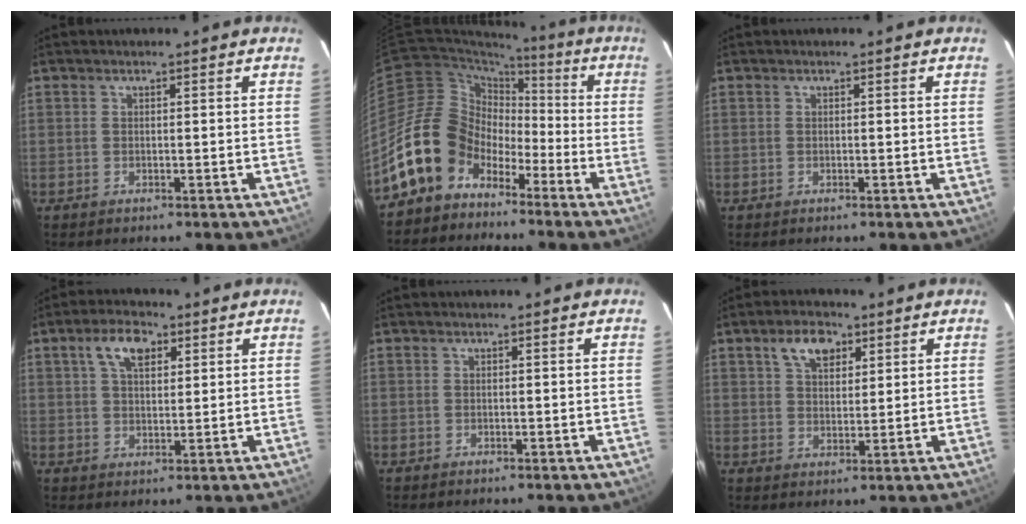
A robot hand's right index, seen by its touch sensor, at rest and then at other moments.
{"total": 14.2, "force": [-7.6, 10.8, 5.2], "torque": [-0.110, 0.032, -0.132]}
{"total": 0.0}
{"total": 6.6, "force": [3.1, 3.4, 4.7], "torque": [-0.083, 0.018, 0.055]}
{"total": 0.0}
{"total": 6.5, "force": [3.5, 3.8, 4.0], "torque": [-0.067, 0.015, 0.063]}